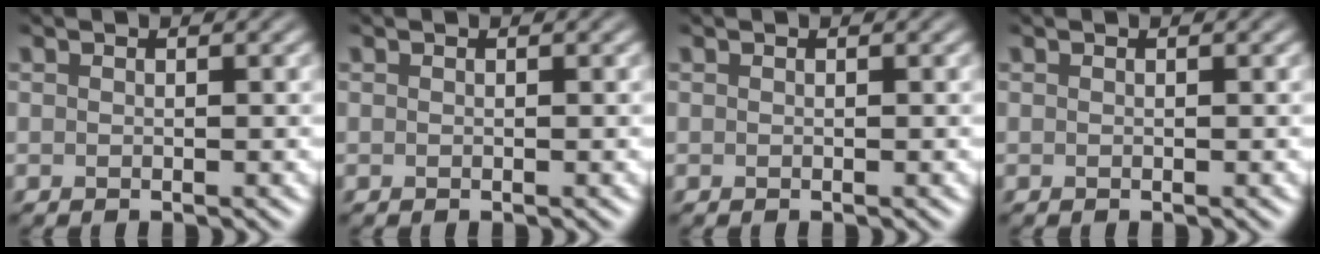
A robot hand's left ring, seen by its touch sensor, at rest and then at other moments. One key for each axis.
{"total": 0.0}
{"total": 0.0}
{"total": 0.0}